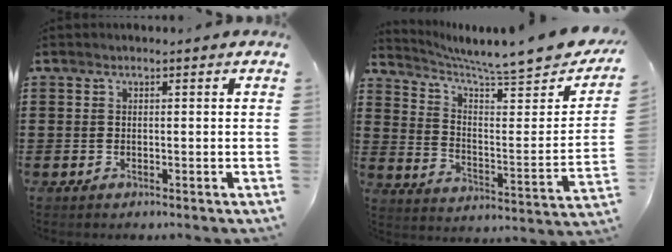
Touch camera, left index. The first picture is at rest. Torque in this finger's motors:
{"motor_torque": [1.85, -0.29, 0.14, 0.03]}